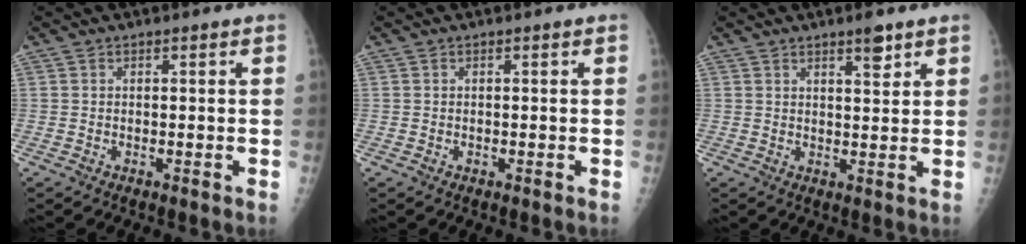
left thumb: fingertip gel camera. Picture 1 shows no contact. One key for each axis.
{"total": 0.0}
{"total": 4.1, "fx": 2.8, "fy": 1.1, "fz": 2.8, "tx": -0.032, "ty": -0.018, "tz": 0.041}